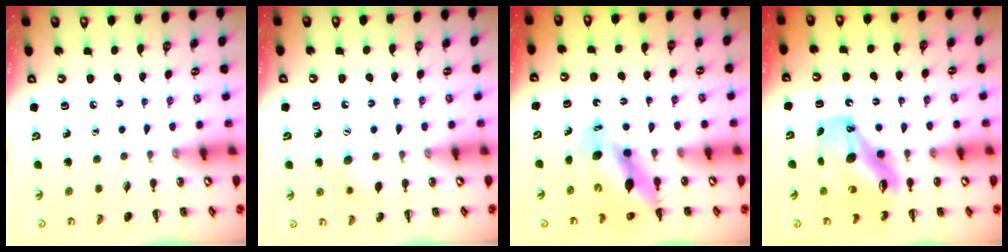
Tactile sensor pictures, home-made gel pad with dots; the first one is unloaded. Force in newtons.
{"total": 7.5, "press": 7.3, "slide": 1.6}
{"total": 11.3, "press": 10.9, "slide": 2.9}
{"total": 12.7, "press": 12.2, "slide": 3.7}